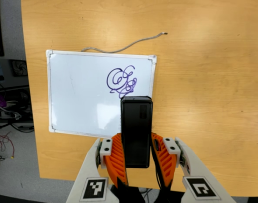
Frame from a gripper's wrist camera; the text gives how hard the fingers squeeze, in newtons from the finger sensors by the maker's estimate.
{"total": 5.9, "left": 4.1, "right": 7.8}